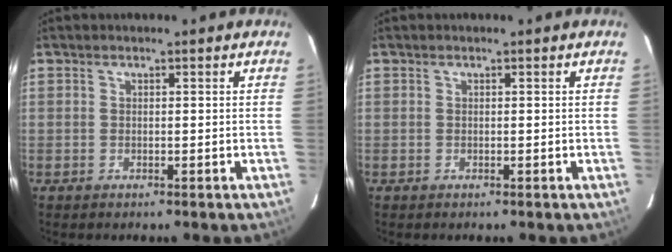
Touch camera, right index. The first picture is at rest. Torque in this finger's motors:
{"motor_torque": [0.00, 0.00, 0.00, 0.00]}